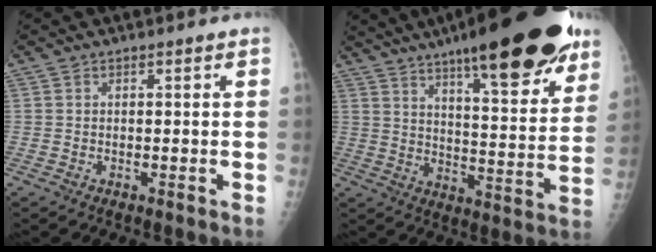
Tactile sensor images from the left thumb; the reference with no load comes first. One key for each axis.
{"total": 27.8, "fx": 18.4, "fy": 6.7, "fz": 19.7, "tx": -0.259, "ty": -0.060, "tz": 0.263}